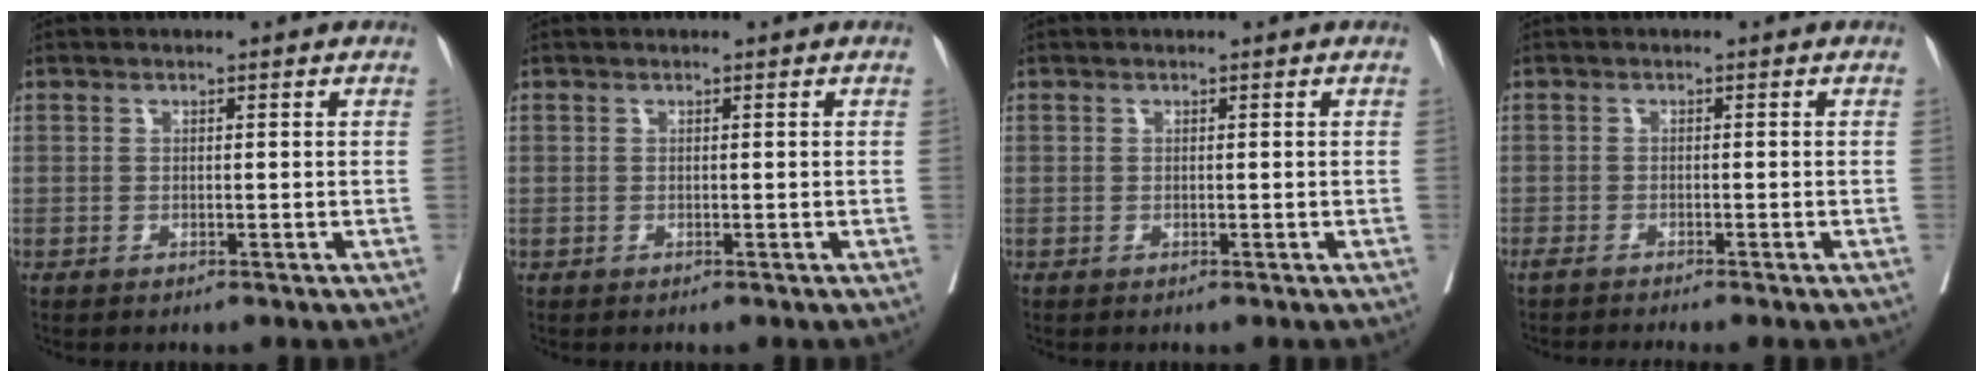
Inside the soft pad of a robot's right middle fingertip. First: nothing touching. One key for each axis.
{"total": 0.0}
{"total": 0.0}
{"total": 3.1, "fx": -2.8, "fy": -0.5, "fz": 1.3, "tx": -0.014, "ty": -0.002, "tz": -0.044}